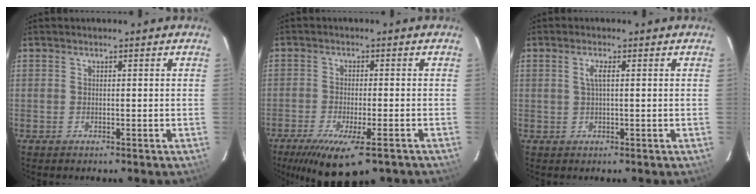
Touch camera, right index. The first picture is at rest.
{"total": 12.7, "force": [-8.6, 3.3, 8.7], "torque": [-0.173, -0.039, -0.136]}
{"total": 1.9, "force": [0.3, 0.1, 1.8], "torque": [-0.036, 0.002, 0.006]}